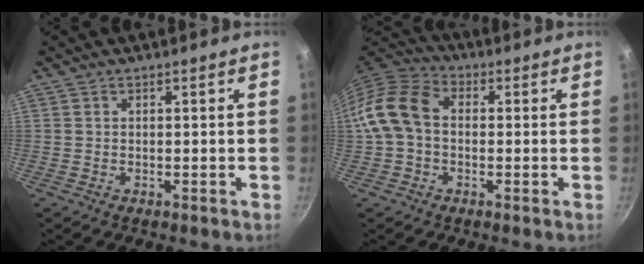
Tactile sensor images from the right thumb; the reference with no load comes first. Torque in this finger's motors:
{"motor_torque": [0.29, 1.61, 0.50, -0.51, 0.15]}